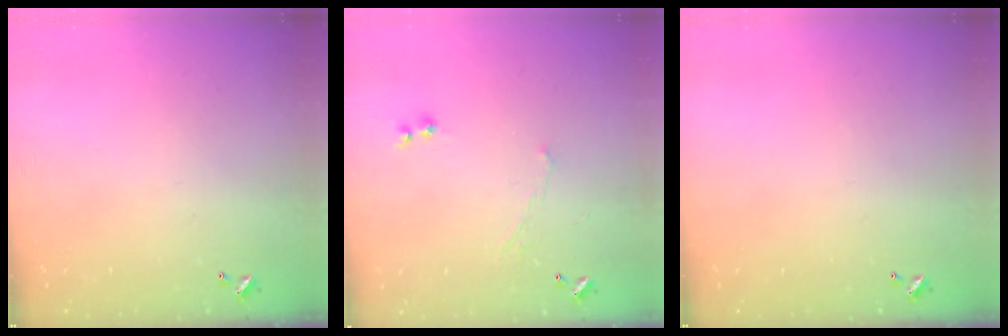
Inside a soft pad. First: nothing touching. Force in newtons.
{"total": 1.2, "press": 1.0, "slide": 0.8}
{"total": 0.0}